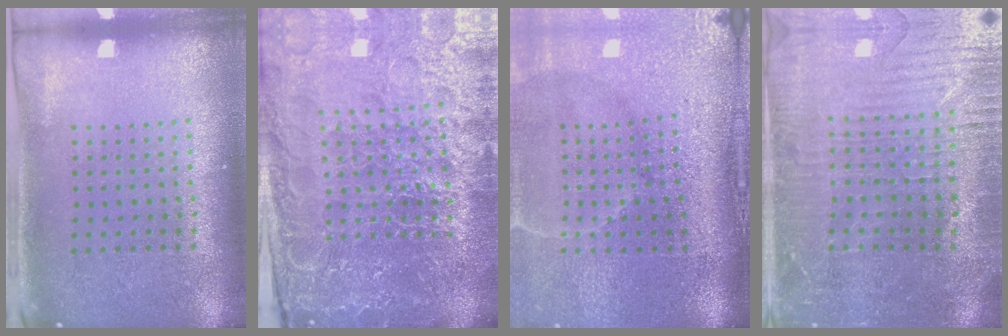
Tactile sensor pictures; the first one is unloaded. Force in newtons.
{"total": 6.0, "press": 5.3, "slide": 2.7}
{"total": 5.0, "press": 4.2, "slide": 2.7}
{"total": 2.2, "press": 2.2, "slide": 0.5}